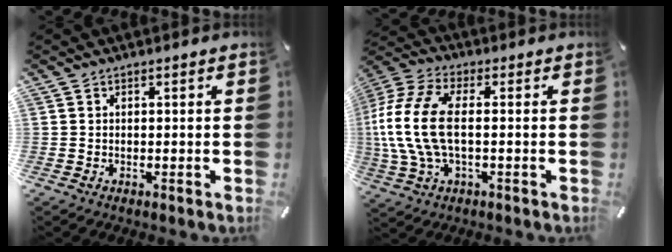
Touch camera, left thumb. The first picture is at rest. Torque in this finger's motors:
{"motor_torque": [0.41, 1.48, 2.43, 0.35, 0.37]}